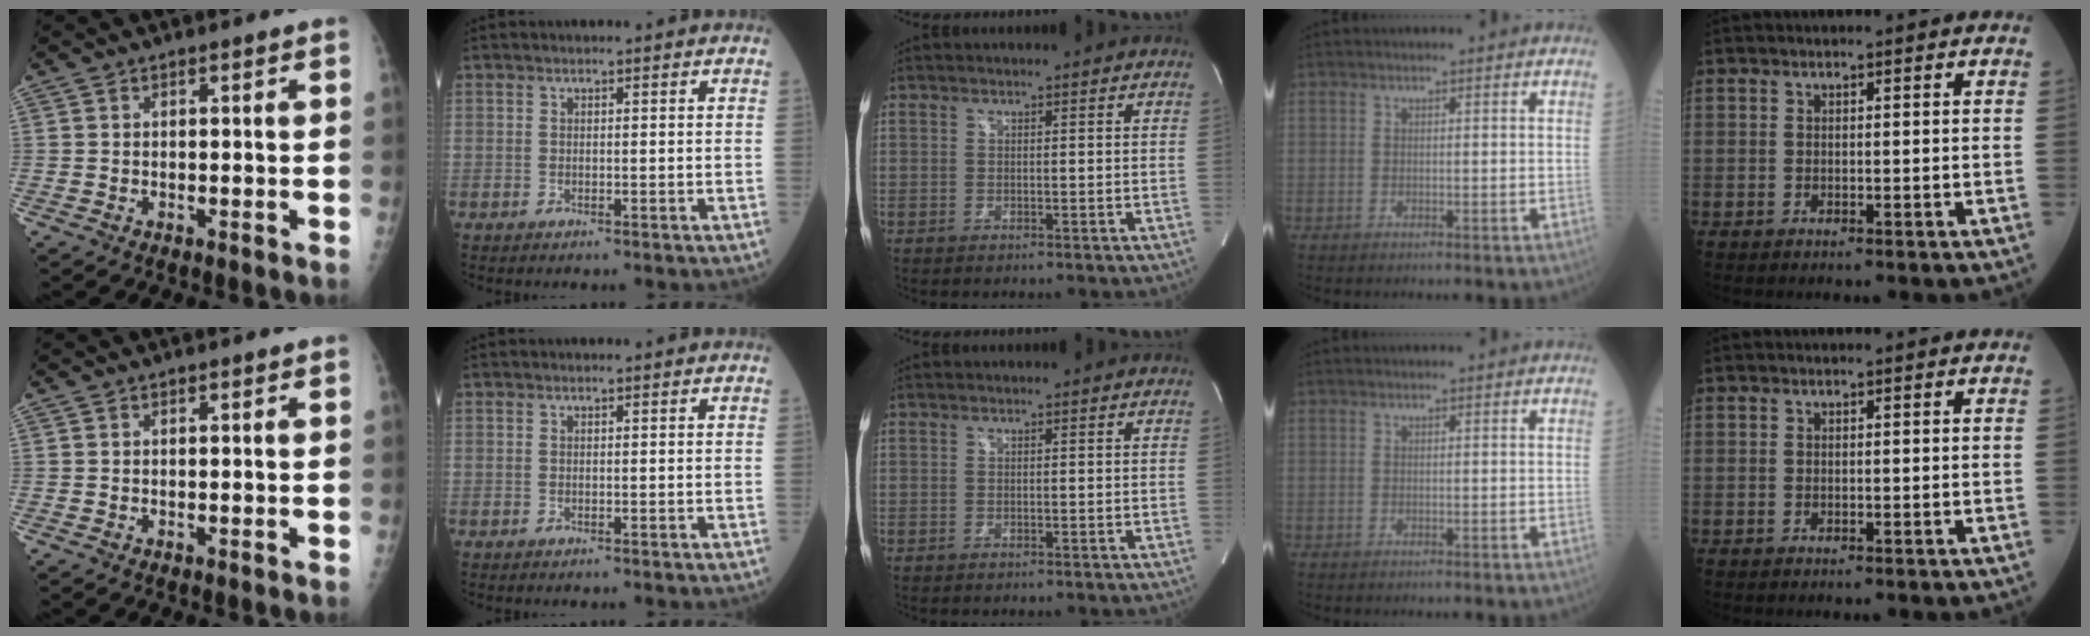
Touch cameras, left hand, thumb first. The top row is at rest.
{}